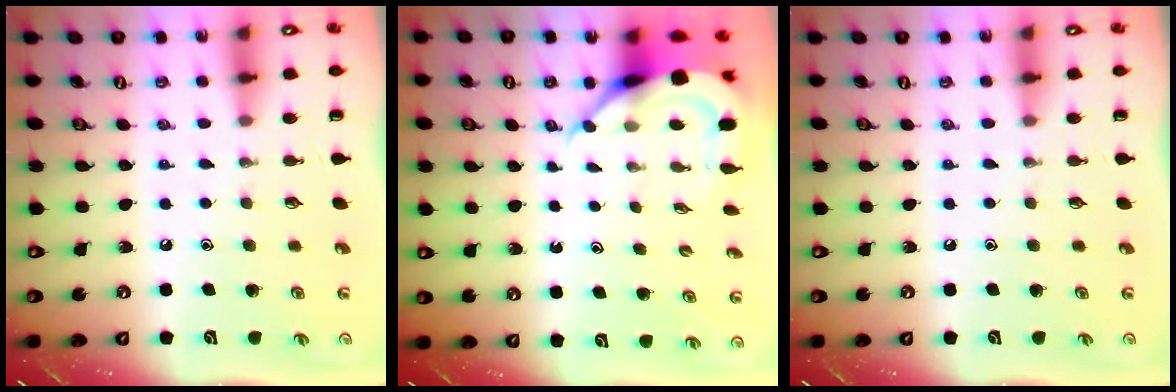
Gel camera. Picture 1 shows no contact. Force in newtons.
{"total": 6.7, "press": 6.7, "slide": 0.8}
{"total": 0.0}